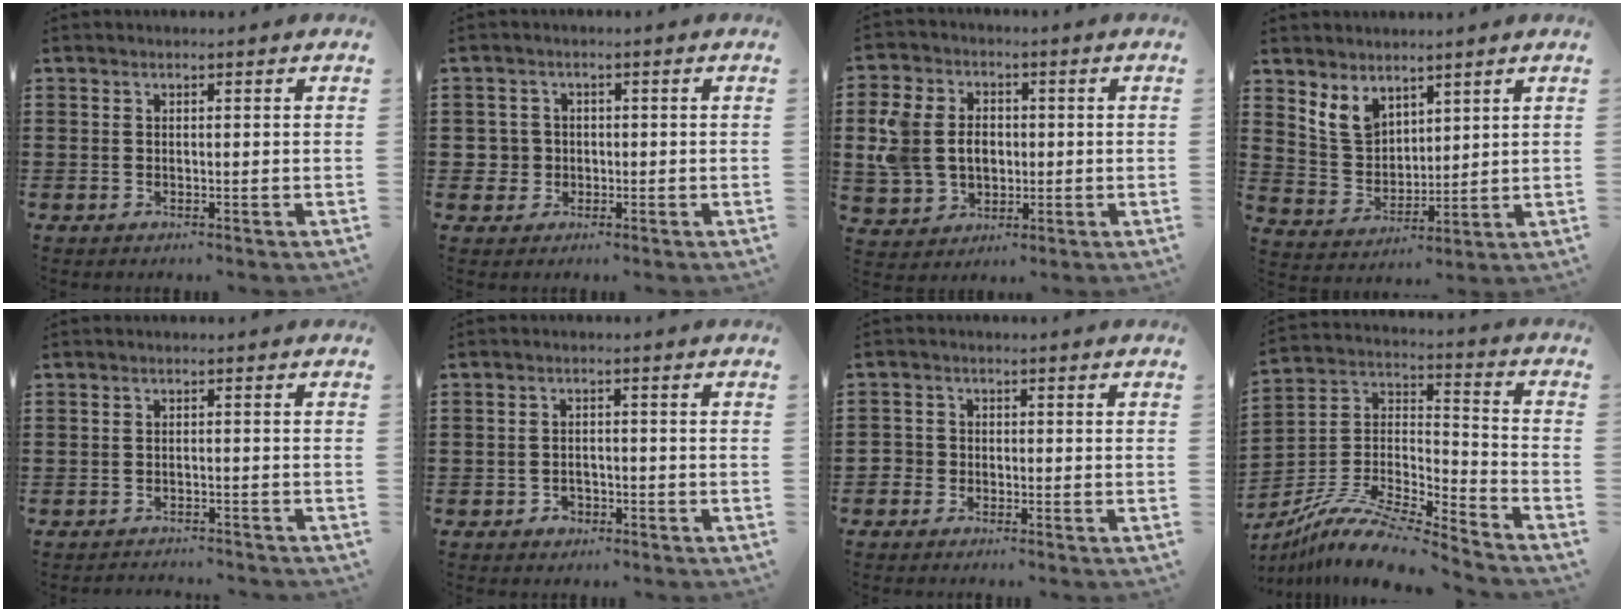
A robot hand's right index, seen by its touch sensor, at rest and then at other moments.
{"total": 3.0, "force": [-0.4, 2.9, 0.6], "torque": [-0.033, 0.005, -0.014]}
{"total": 7.9, "force": [0.3, 6.6, 4.4], "torque": [-0.132, 0.013, 0.001]}
{"total": 5.7, "force": [4.0, 3.6, 1.9], "torque": [-0.057, 0.001, 0.078]}
{"total": 1.5, "force": [-1.5, 0.1, 0.0], "torque": [-0.005, 0.002, -0.033]}
{"total": 1.7, "force": [-1.2, 1.2, 0.5], "torque": [-0.015, 0.001, -0.026]}
{"total": 1.8, "force": [-1.1, 1.4, 0.1], "torque": [-0.007, 0.006, -0.026]}
{"total": 11.5, "force": [-9.8, 2.1, 5.7], "torque": [-0.120, 0.022, -0.196]}